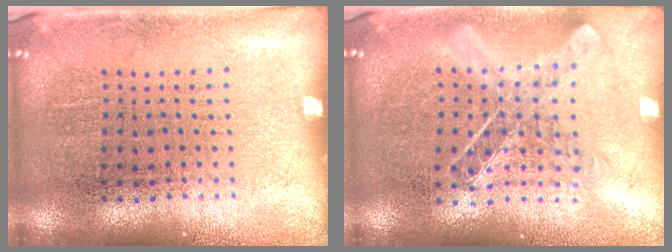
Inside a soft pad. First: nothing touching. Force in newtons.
{"total": 1.0, "press": 1.0, "slide": 0.1}